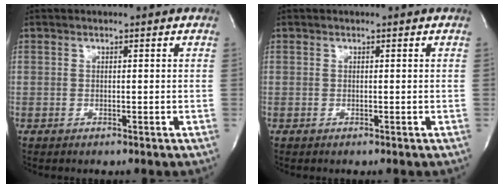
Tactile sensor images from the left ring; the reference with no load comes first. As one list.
[{"total": 0.0}]